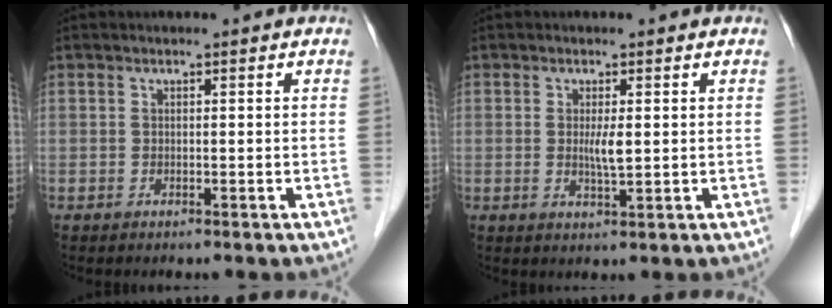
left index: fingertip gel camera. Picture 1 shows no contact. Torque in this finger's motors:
{"motor_torque": [0.26, 0.33, 0.09, 0.02]}